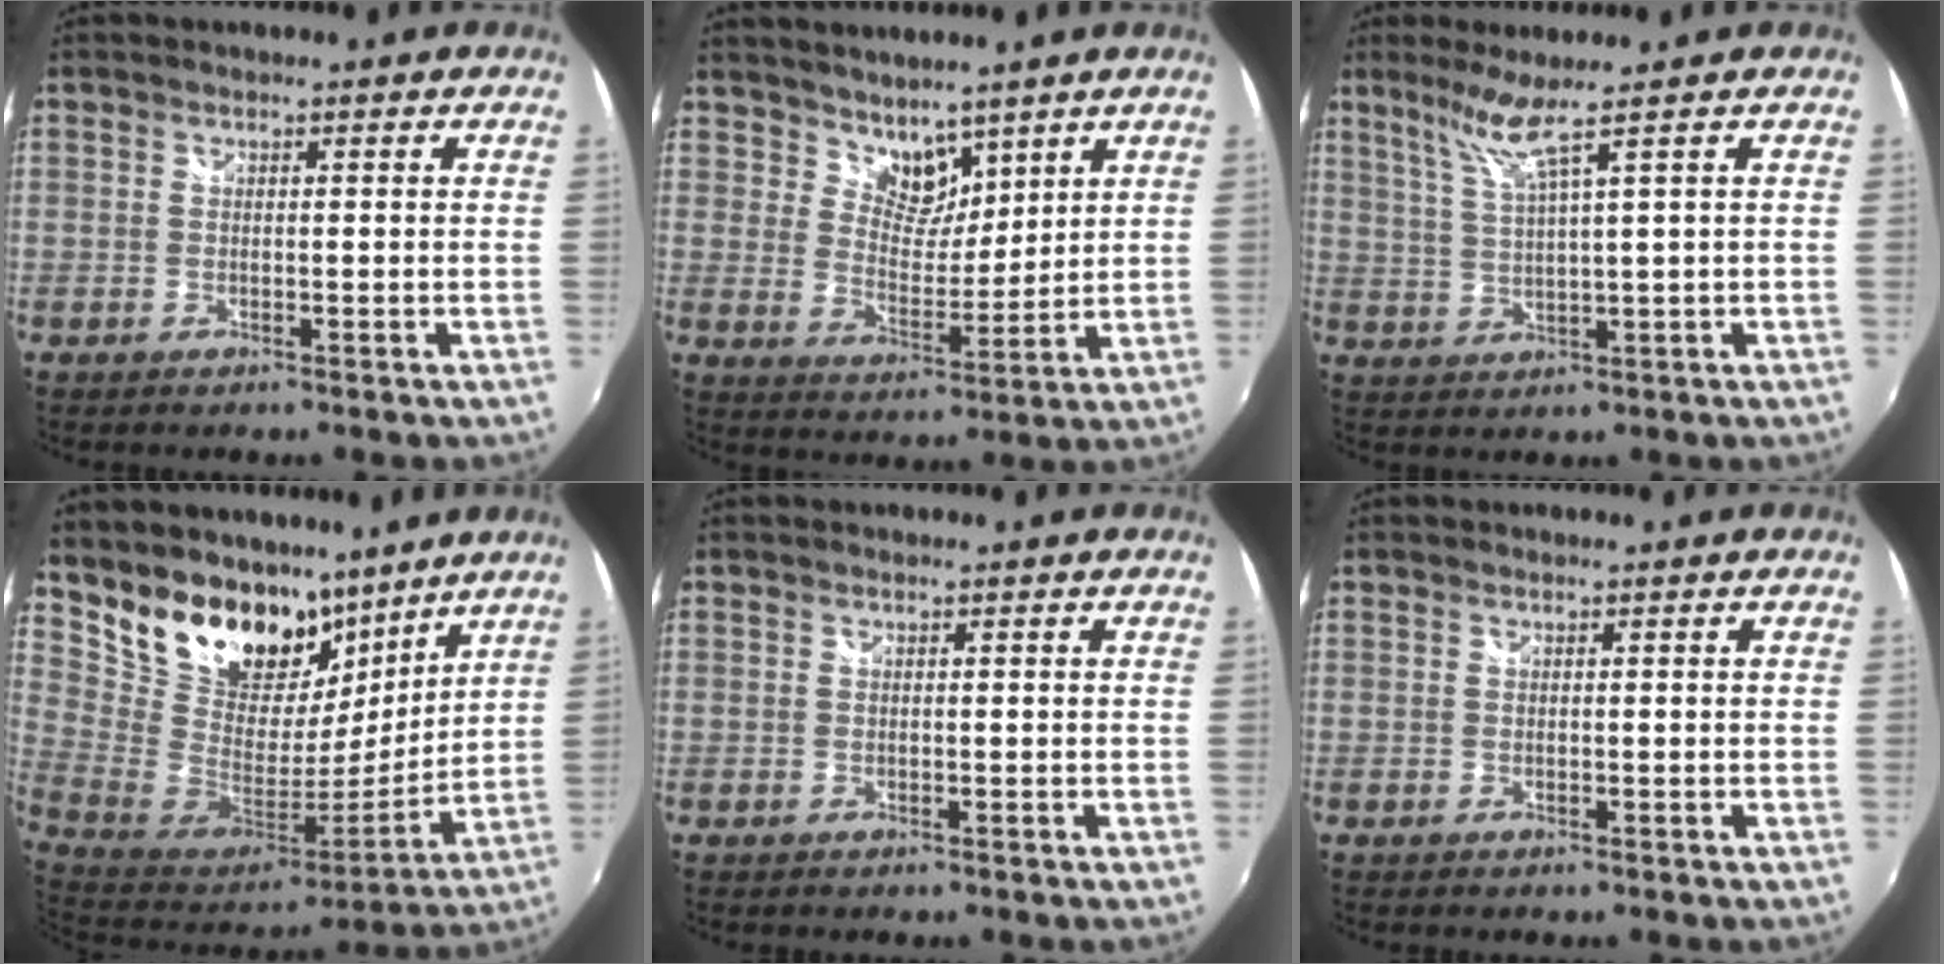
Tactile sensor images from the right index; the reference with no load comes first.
{"total": 6.7, "force": [5.3, 3.5, 1.9], "torque": [-0.019, -0.001, 0.098]}
{"total": 4.9, "force": [3.5, -1.5, 3.1], "torque": [-0.061, -0.005, 0.076]}
{"total": 21.1, "force": [14.9, 12.1, 8.6], "torque": [-0.206, 0.003, 0.274]}
{"total": 0.0}
{"total": 0.0}